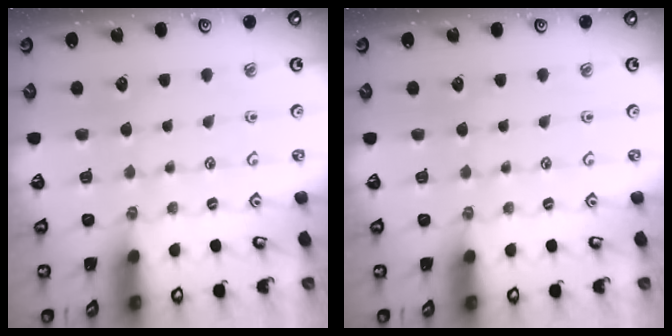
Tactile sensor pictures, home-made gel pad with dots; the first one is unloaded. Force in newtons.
{"total": 0.0}